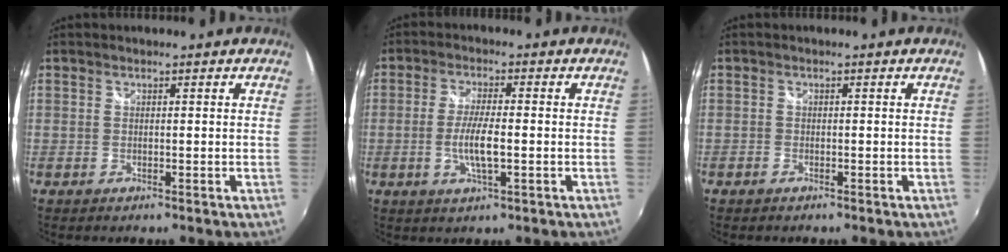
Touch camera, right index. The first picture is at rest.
{"total": 5.8, "force": [-1.2, 1.1, 5.6], "torque": [-0.111, -0.007, -0.022]}
{"total": 1.1, "force": [-0.8, 0.7, 0.2], "torque": [-0.007, 0.000, -0.016]}